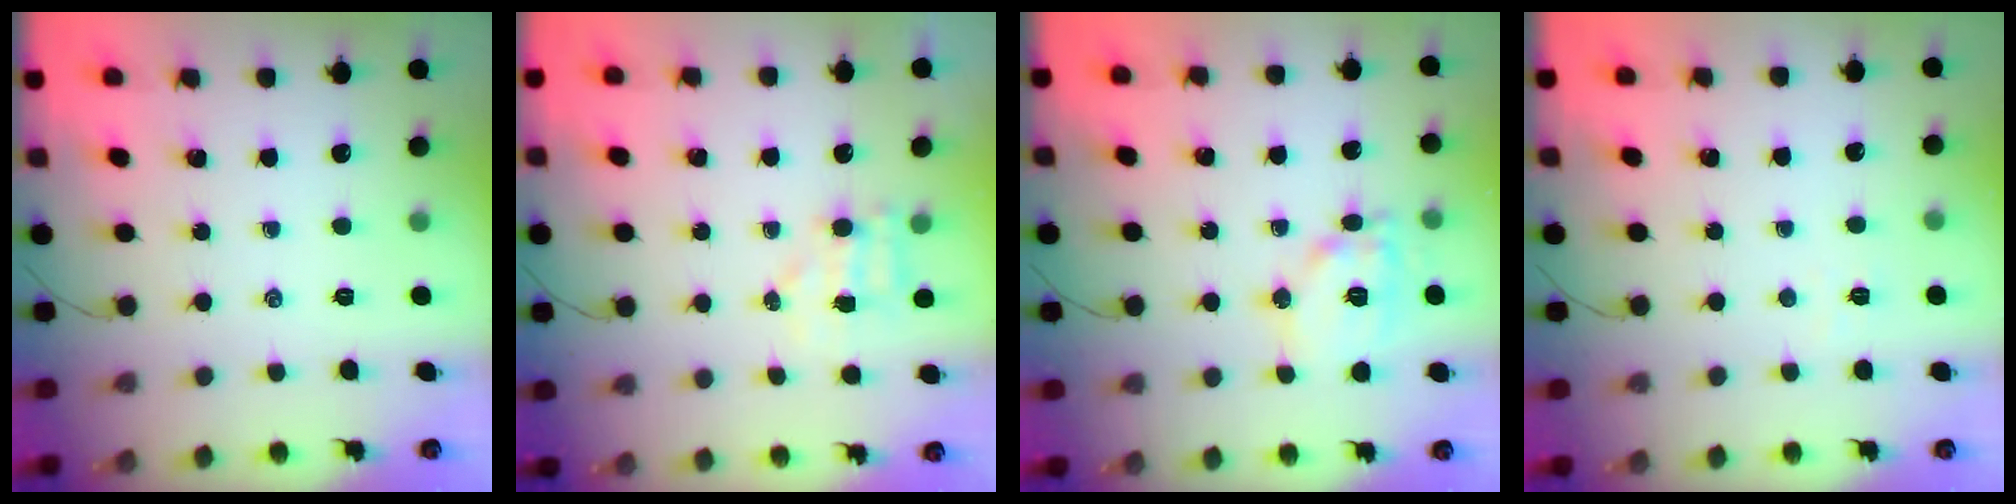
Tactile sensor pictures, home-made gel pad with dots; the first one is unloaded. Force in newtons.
{"total": 4.0, "press": 4.0, "slide": 0.6}
{"total": 12.9, "press": 12.9, "slide": 0.7}
{"total": 1.8, "press": 1.7, "slide": 0.5}